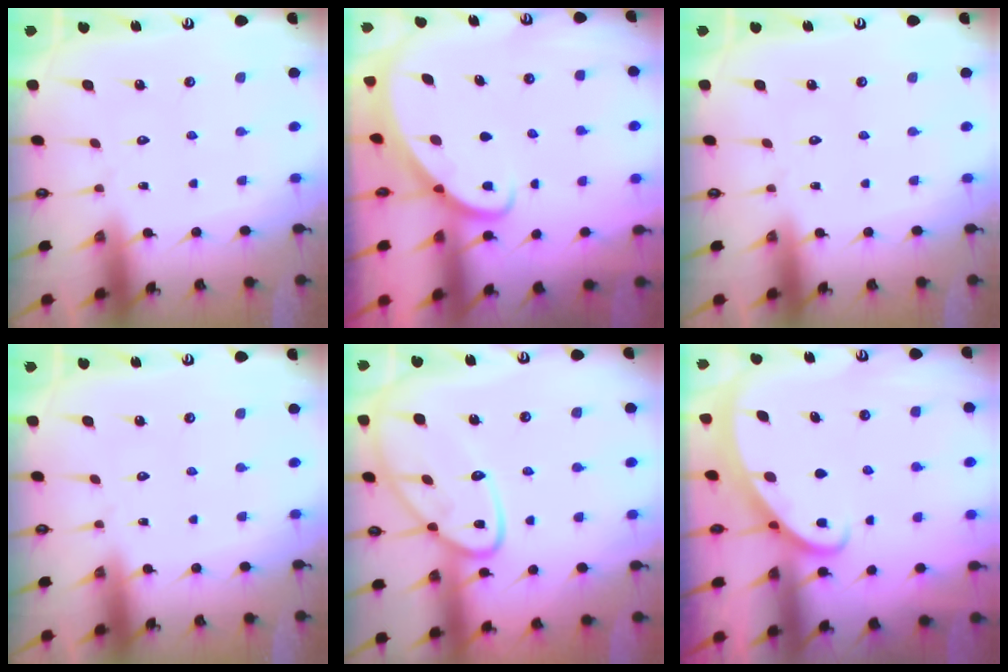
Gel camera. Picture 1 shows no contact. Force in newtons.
{"total": 2.2, "press": 2.2, "slide": 0.2}
{"total": 0.0}
{"total": 0.0}
{"total": 14.8, "press": 14.7, "slide": 1.3}
{"total": 2.3, "press": 2.3, "slide": 0.2}